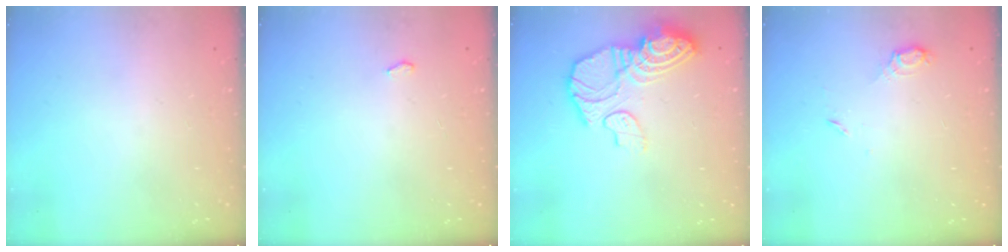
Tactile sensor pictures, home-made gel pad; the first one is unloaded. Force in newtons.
{"total": 2.6, "press": 2.2, "slide": 1.3}
{"total": 15.8, "press": 15.8, "slide": 1.5}
{"total": 5.4, "press": 5.3, "slide": 0.5}